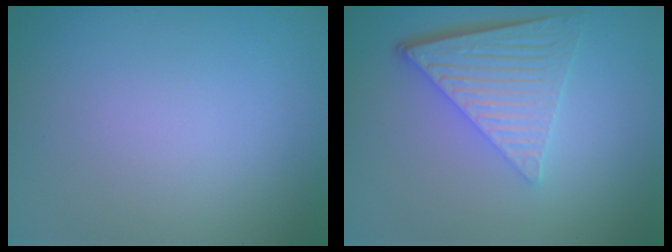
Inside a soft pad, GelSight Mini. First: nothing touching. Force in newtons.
{"total": 6.2, "press": 4.2, "slide": 4.5}